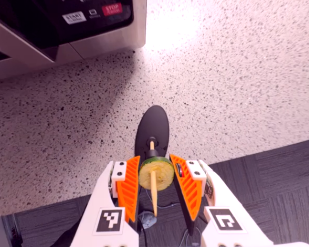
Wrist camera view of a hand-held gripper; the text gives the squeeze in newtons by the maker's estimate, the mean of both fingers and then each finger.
{"total": 10.6, "left": 10.9, "right": 10.4}